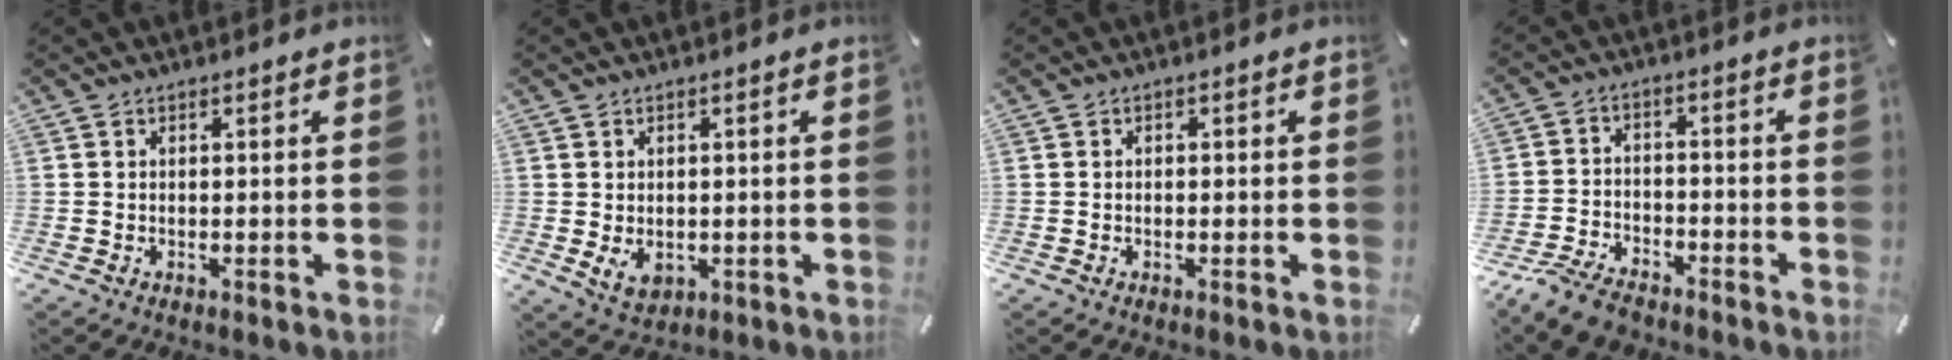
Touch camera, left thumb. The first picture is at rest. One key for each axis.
{"total": 4.5, "fx": -0.5, "fy": 3.6, "fz": 2.7, "tx": -0.043, "ty": -0.004, "tz": -0.010}
{"total": 0.8, "fx": -0.3, "fy": 0.6, "fz": 0.3, "tx": -0.005, "ty": 0.004, "tz": -0.007}
{"total": 7.9, "fx": -6.6, "fy": 3.2, "fz": 2.8, "tx": -0.057, "ty": 0.031, "tz": -0.129}